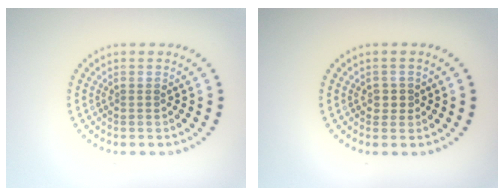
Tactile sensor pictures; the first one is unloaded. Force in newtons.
{"total": 1.2, "press": 1.0, "slide": 0.6}